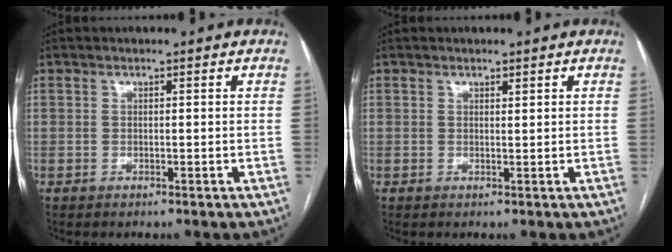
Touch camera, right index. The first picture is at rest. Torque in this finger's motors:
{"motor_torque": [-0.05, 0.37, -0.01, 0.00]}